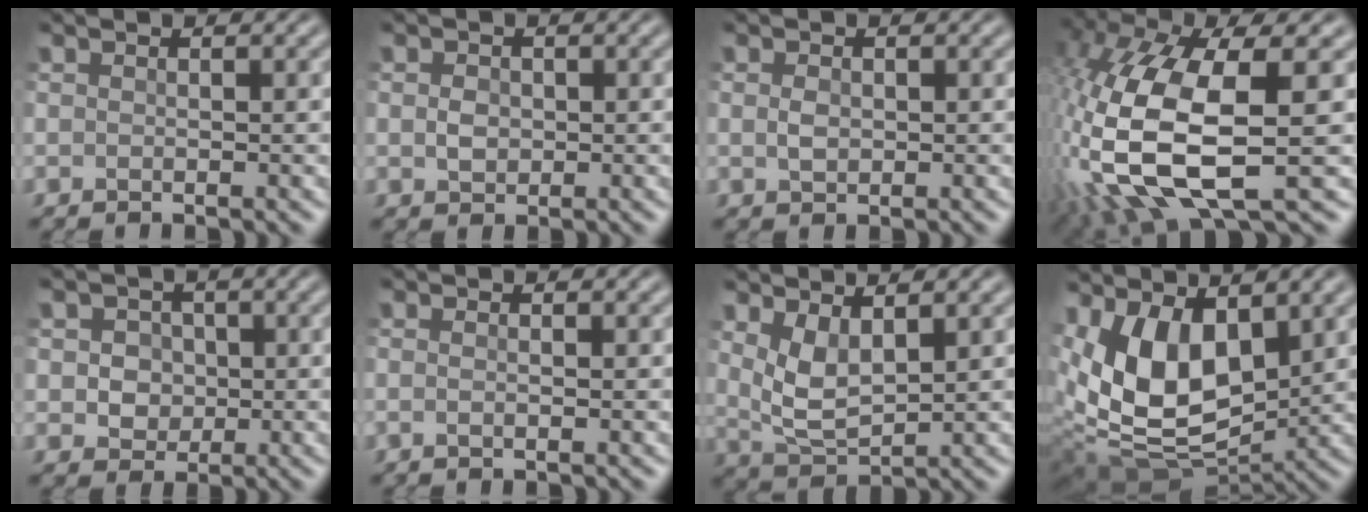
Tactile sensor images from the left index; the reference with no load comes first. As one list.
[{"total": 1.4, "force": [0.2, 1.2, 0.7], "torque": [-0.015, 0.005, 0.002]}, {"total": 1.1, "force": [0.3, 0.8, 0.7], "torque": [-0.018, 0.005, 0.005]}, {"total": 13.5, "force": [-2.2, 5.6, 12.1], "torque": [-0.301, -0.017, -0.035]}, {"total": 3.6, "force": [0.9, 3.2, 1.5], "torque": [-0.012, 0.017, 0.006]}, {"total": 1.0, "force": [0.0, 0.4, 0.9], "torque": [-0.011, -0.002, -0.004]}, {"total": 3.7, "force": [1.7, 1.7, 2.8], "torque": [-0.069, -0.001, 0.041]}, {"total": 11.2, "force": [2.5, 6.5, 8.8], "torque": [-0.178, -0.009, 0.044]}]